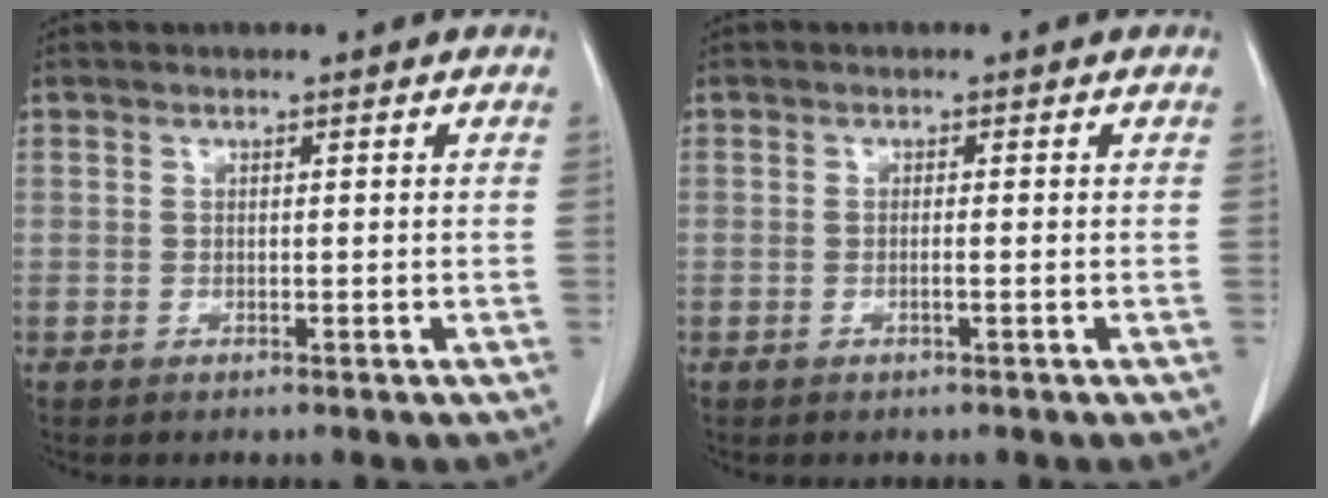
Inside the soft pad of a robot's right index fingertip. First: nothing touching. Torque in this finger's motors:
{"motor_torque": [-0.08, -0.07, -0.05, -0.01]}